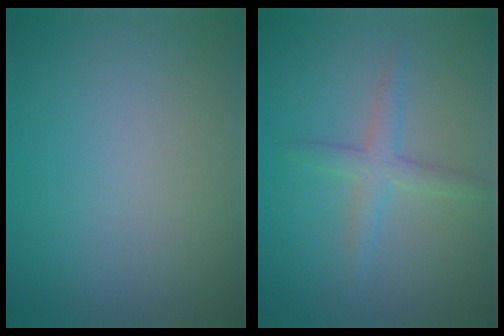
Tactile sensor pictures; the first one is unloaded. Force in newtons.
{"total": 2.3, "press": 2.3, "slide": 0.1}